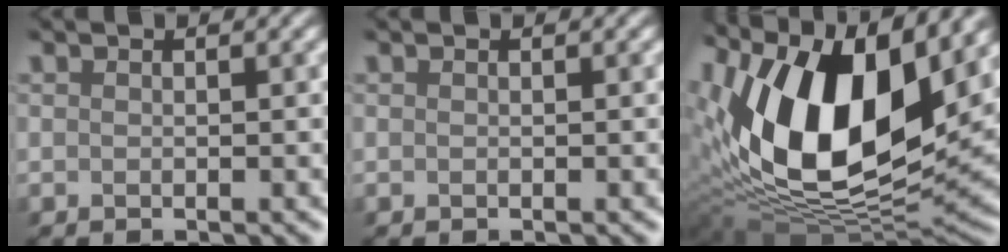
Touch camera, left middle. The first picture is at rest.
{"total": 0.0}
{"total": 15.3, "force": [5.2, 8.1, 11.9], "torque": [-0.217, 0.005, 0.083]}